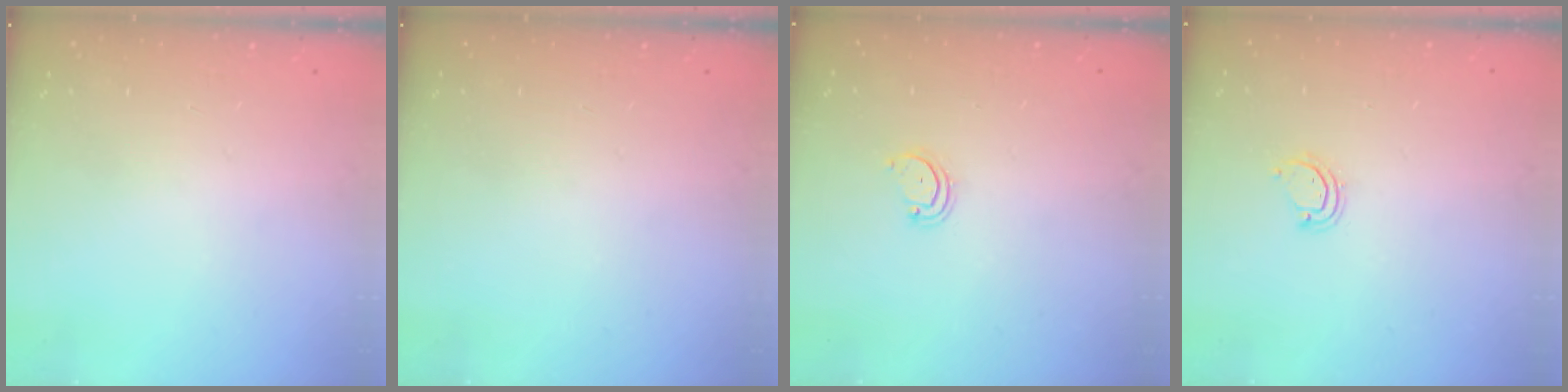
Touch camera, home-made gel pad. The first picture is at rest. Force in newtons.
{"total": 0.0}
{"total": 3.0, "press": 3.0, "slide": 0.2}
{"total": 3.7, "press": 3.7, "slide": 0.3}